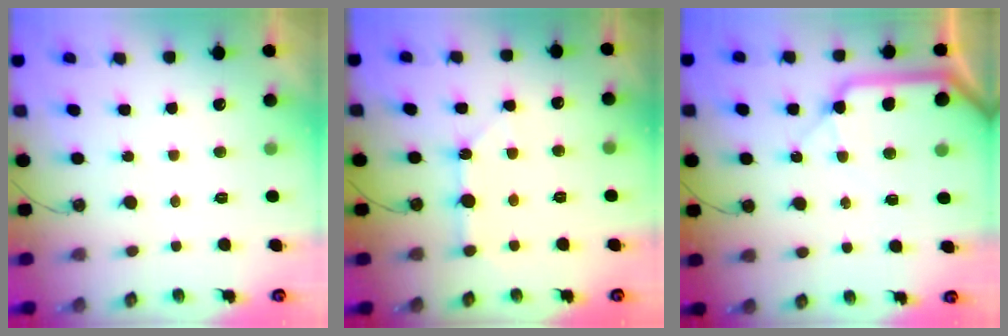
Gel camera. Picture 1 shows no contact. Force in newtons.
{"total": 2.7, "press": 2.6, "slide": 0.3}
{"total": 12.7, "press": 12.6, "slide": 1.8}